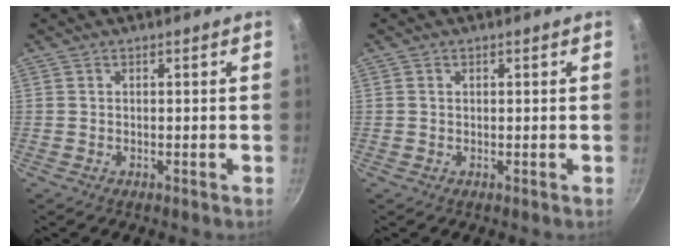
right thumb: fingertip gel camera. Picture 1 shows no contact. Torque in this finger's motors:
{"motor_torque": [-0.45, 0.13, -0.35, 0.18, 0.06]}